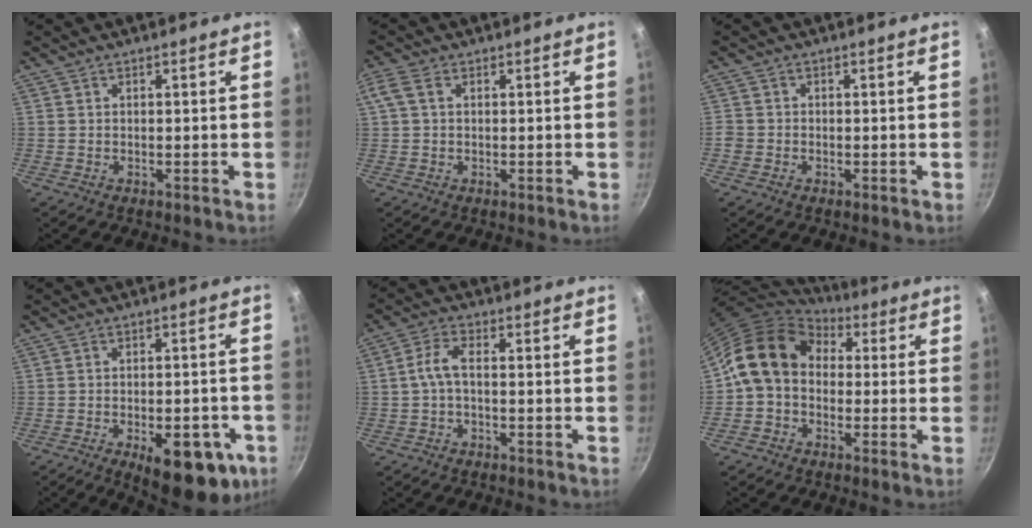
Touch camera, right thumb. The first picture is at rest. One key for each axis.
{"total": 3.3, "fx": 0.9, "fy": 2.0, "fz": 2.5, "tx": -0.056, "ty": 0.011, "tz": 0.016}
{"total": 1.7, "fx": -0.8, "fy": 1.4, "fz": 0.5, "tx": -0.009, "ty": 0.001, "tz": -0.018}
{"total": 15.6, "fx": -6.2, "fy": 7.1, "fz": 12.4, "tx": -0.120, "ty": 0.010, "tz": -0.073}
{"total": 4.2, "fx": -0.7, "fy": 1.8, "fz": 3.8, "tx": -0.087, "ty": 0.021, "tz": -0.023}
{"total": 12.1, "fx": 1.5, "fy": 9.6, "fz": 7.3, "tx": -0.101, "ty": 0.030, "tz": 0.004}